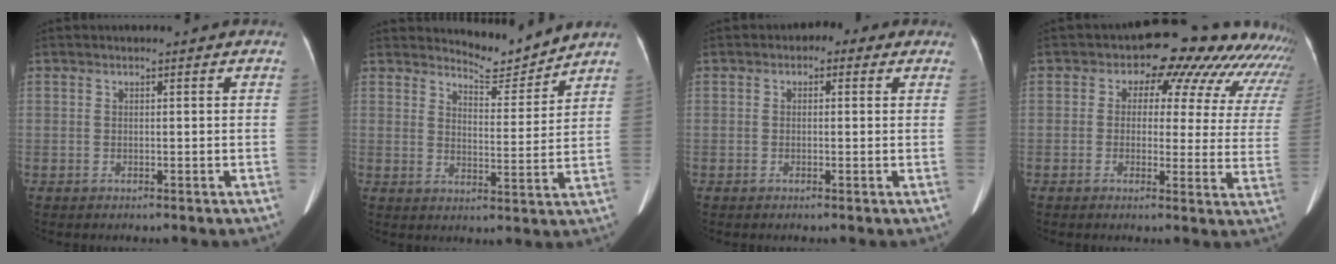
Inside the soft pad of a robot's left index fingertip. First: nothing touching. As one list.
[{"total": 5.7, "force": [5.7, 0.1, -0.3], "torque": [-0.006, -0.022, 0.087]}, {"total": 2.8, "force": [1.1, 1.9, 1.8], "torque": [-0.019, 0.021, 0.006]}, {"total": 15.2, "force": [10.9, 7.0, 7.9], "torque": [-0.068, 0.019, 0.095]}]